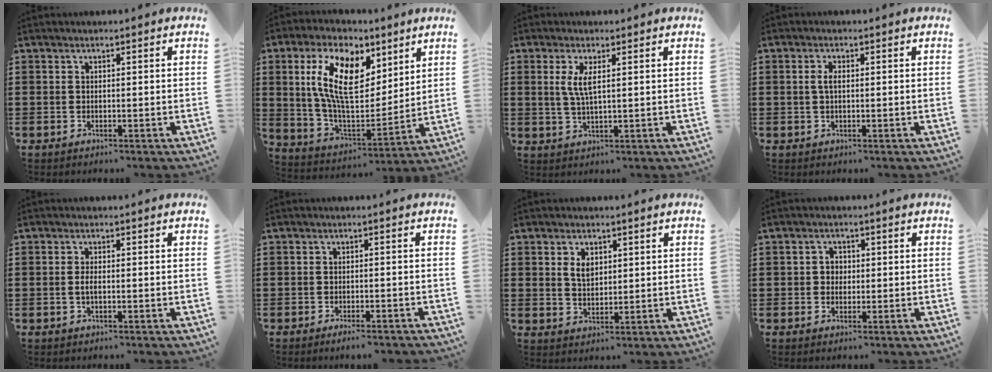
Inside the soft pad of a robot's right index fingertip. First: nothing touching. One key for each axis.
{"total": 13.4, "fx": 6.3, "fy": 6.4, "fz": 9.9, "tx": -0.202, "ty": -0.001, "tz": 0.119}
{"total": 3.7, "fx": 1.0, "fy": 0.9, "fz": 3.5, "tx": -0.073, "ty": 0.002, "tz": 0.016}
{"total": 2.0, "fx": 0.2, "fy": 0.8, "fz": 1.8, "tx": -0.037, "ty": 0.005, "tz": 0.001}
{"total": 1.4, "fx": -0.2, "fy": 0.5, "fz": 1.3, "tx": -0.032, "ty": 0.000, "tz": -0.008}
{"total": 1.7, "fx": -1.6, "fy": -0.1, "fz": 0.7, "tx": -0.014, "ty": -0.002, "tz": -0.028}
{"total": 3.1, "fx": 1.2, "fy": 2.0, "fz": 2.1, "tx": -0.040, "ty": 0.004, "tz": 0.020}
{"total": 1.8, "fx": -0.2, "fy": 1.7, "fz": 0.7, "tx": -0.018, "ty": 0.008, "tz": -0.006}